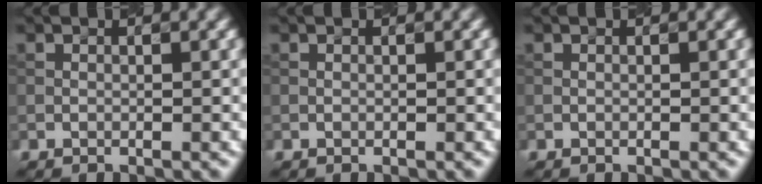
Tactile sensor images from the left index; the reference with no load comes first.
{"total": 0.0}
{"total": 0.0}